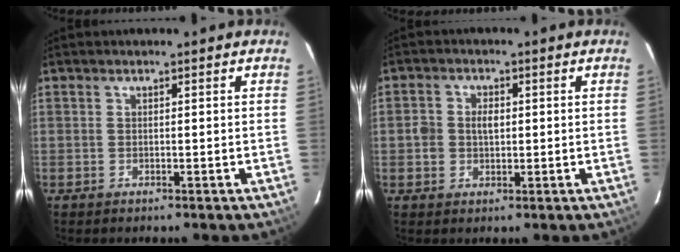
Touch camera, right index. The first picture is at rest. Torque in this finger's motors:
{"motor_torque": [0.09, -0.06, 0.06, 0.03]}